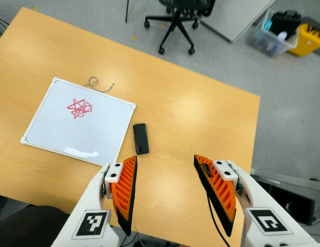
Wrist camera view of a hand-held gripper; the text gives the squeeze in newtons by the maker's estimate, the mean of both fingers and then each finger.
{"total": 0.0}